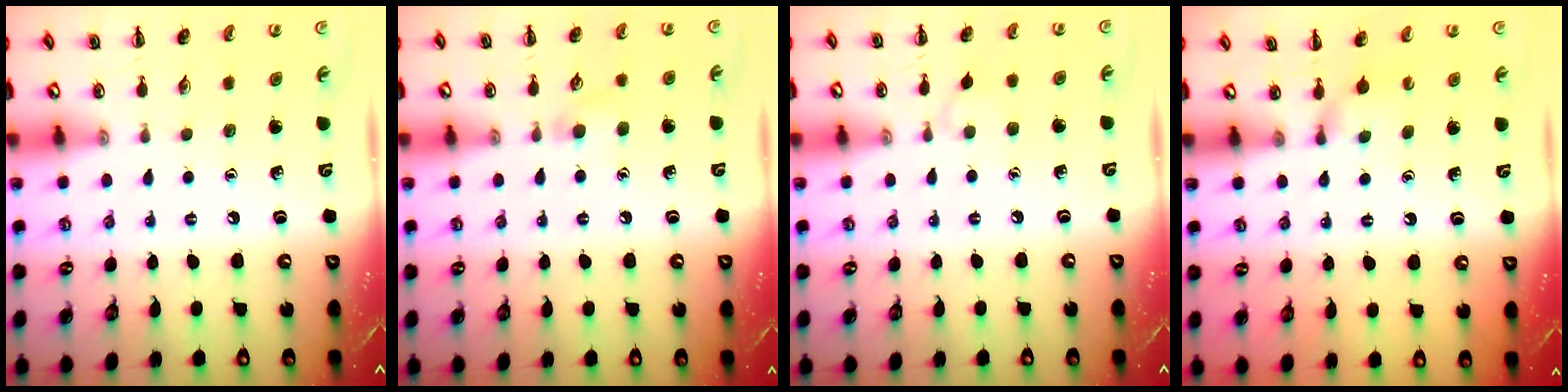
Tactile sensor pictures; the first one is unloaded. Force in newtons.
{"total": 5.3, "press": 5.0, "slide": 1.9}
{"total": 3.8, "press": 3.5, "slide": 1.5}
{"total": 2.9, "press": 2.7, "slide": 1.0}